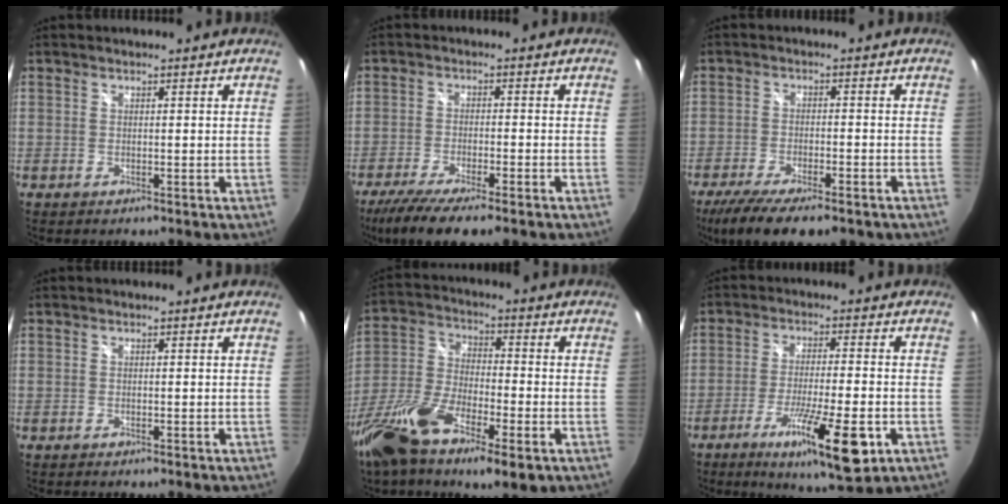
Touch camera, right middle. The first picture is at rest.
{"total": 11.4, "force": [-8.6, 1.3, 7.3], "torque": [-0.153, -0.042, -0.141]}
{"total": 14.5, "force": [-10.6, 4.1, 8.9], "torque": [-0.181, -0.050, -0.165]}
{"total": 0.0}
{"total": 17.5, "force": [-9.7, 5.3, 13.5], "torque": [-0.289, -0.043, -0.191]}
{"total": 14.2, "force": [-6.3, 2.0, 12.6], "torque": [-0.231, -0.041, -0.099]}